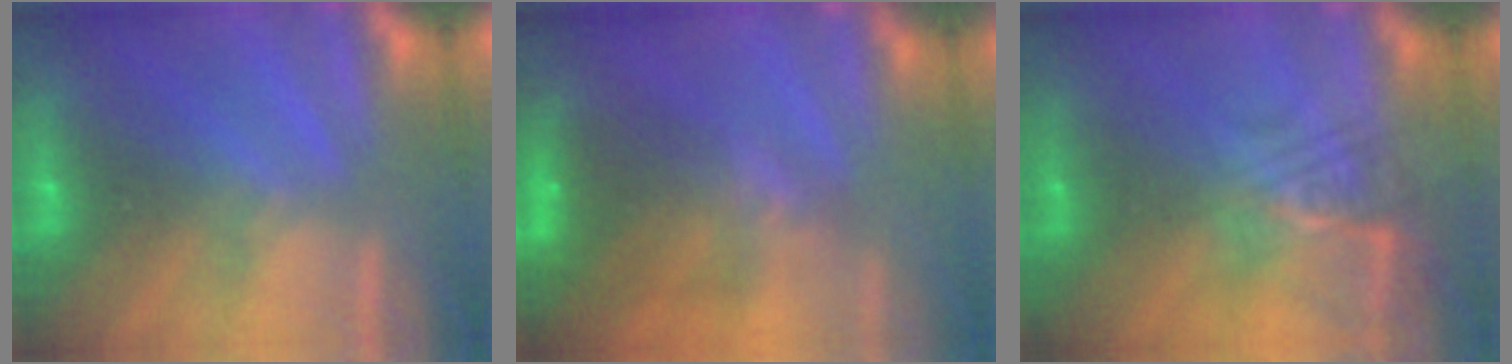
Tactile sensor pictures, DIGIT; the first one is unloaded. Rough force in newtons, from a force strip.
{"total": 7.3}
{"total": 2.4}